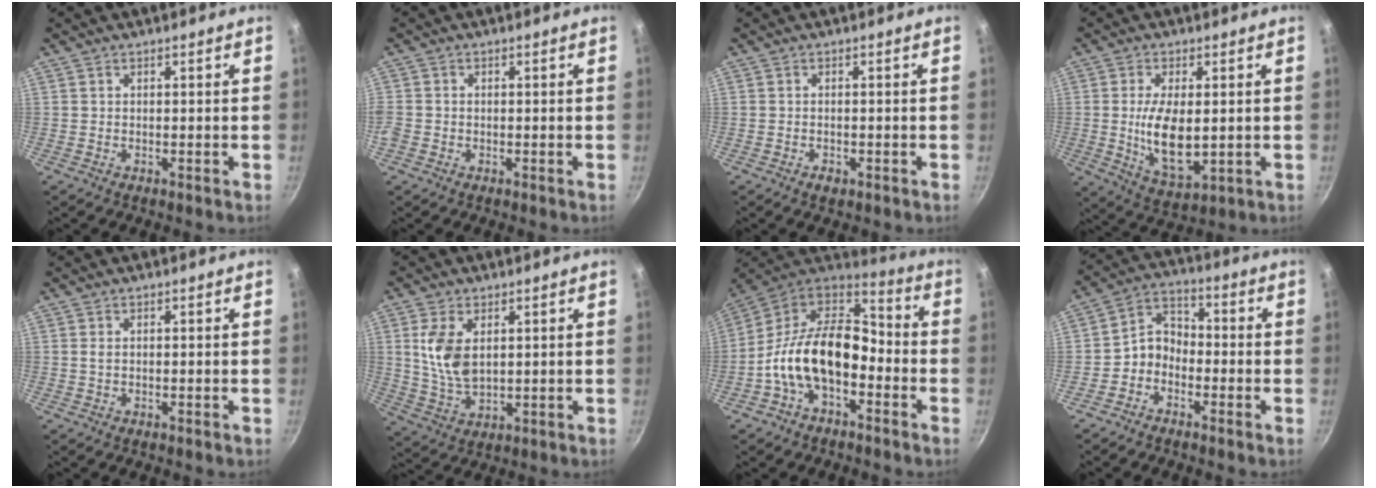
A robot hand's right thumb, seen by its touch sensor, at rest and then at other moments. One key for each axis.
{"total": 2.6, "fx": -0.9, "fy": 2.2, "fz": 1.1, "tx": -0.025, "ty": 0.002, "tz": -0.020}
{"total": 1.7, "fx": -0.9, "fy": 1.0, "fz": 1.1, "tx": -0.019, "ty": 0.003, "tz": -0.013}
{"total": 11.3, "fx": 0.1, "fy": 5.3, "fz": 9.9, "tx": -0.180, "ty": -0.013, "tz": 0.012}
{"total": 0.7, "fx": 0.1, "fy": 0.3, "fz": 0.6, "tx": -0.014, "ty": 0.000, "tz": 0.002}
{"total": 8.9, "fx": 2.2, "fy": 5.1, "fz": 7.0, "tx": -0.137, "ty": -0.018, "tz": 0.049}
{"total": 18.2, "fx": -4.9, "fy": 11.2, "fz": 13.5, "tx": -0.218, "ty": 0.064, "tz": -0.108}
{"total": 6.4, "fx": -2.6, "fy": 4.9, "fz": 3.2, "tx": -0.036, "ty": 0.043, "tz": -0.066}